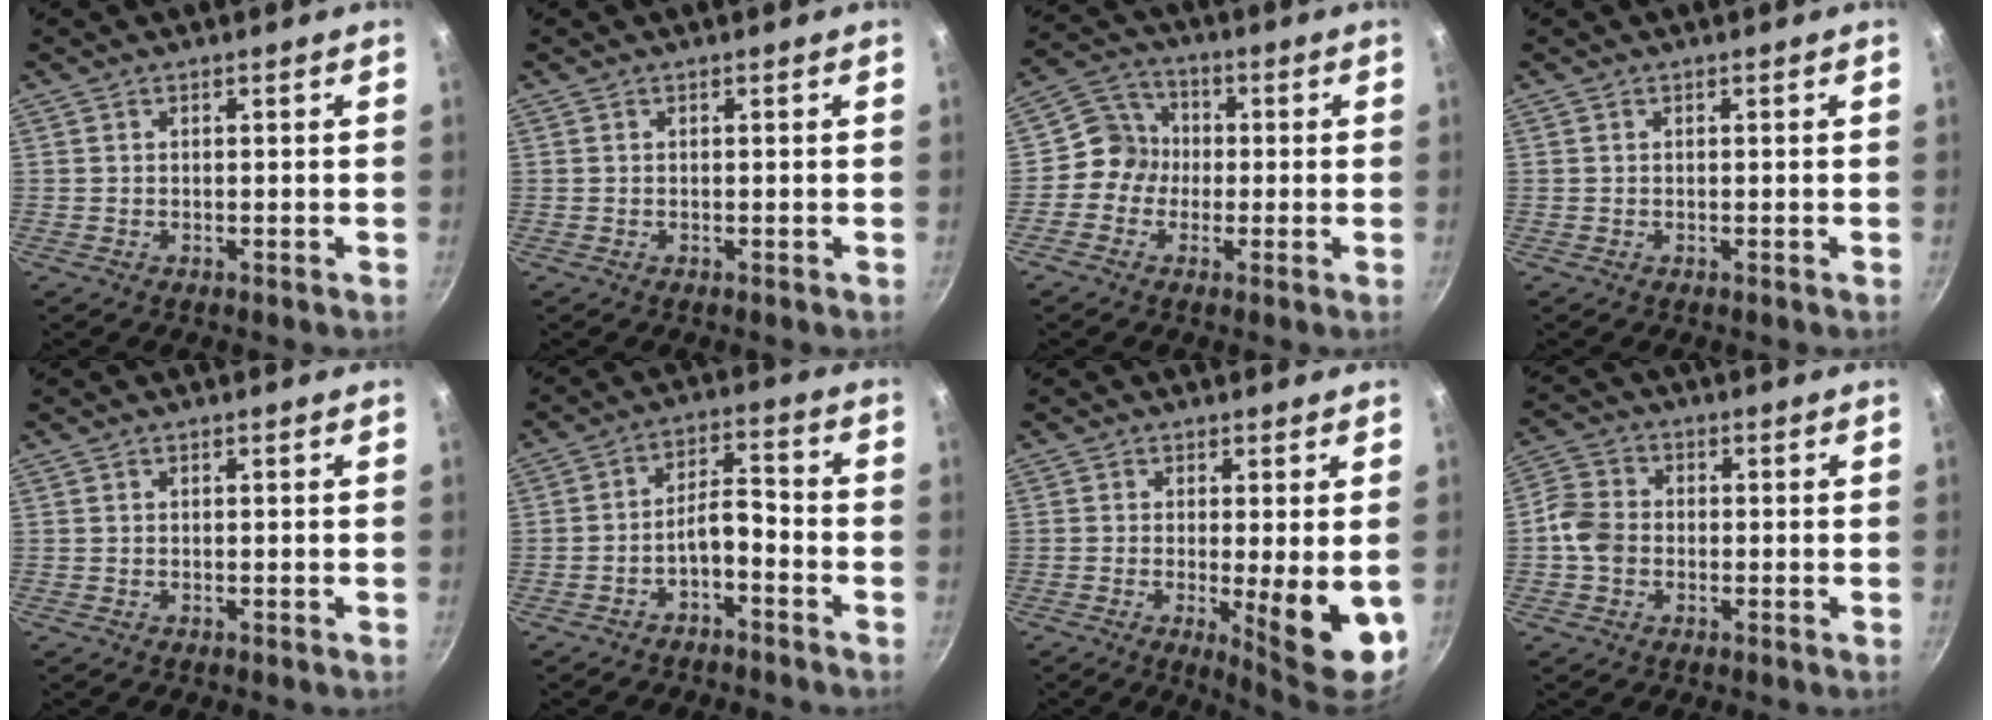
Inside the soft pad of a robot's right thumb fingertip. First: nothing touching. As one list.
[{"total": 0.0}, {"total": 6.9, "force": [-0.8, 6.5, 2.2], "torque": [-0.001, 0.022, -0.035]}, {"total": 0.0}, {"total": 0.0}, {"total": 6.0, "force": [-3.4, 2.4, 4.3], "torque": [-0.067, 0.052, -0.056]}, {"total": 10.2, "force": [-1.6, 2.0, 9.8], "torque": [-0.124, -0.012, -0.012]}, {"total": 6.0, "force": [-1.1, 4.9, 3.3], "torque": [-0.052, 0.015, -0.037]}]